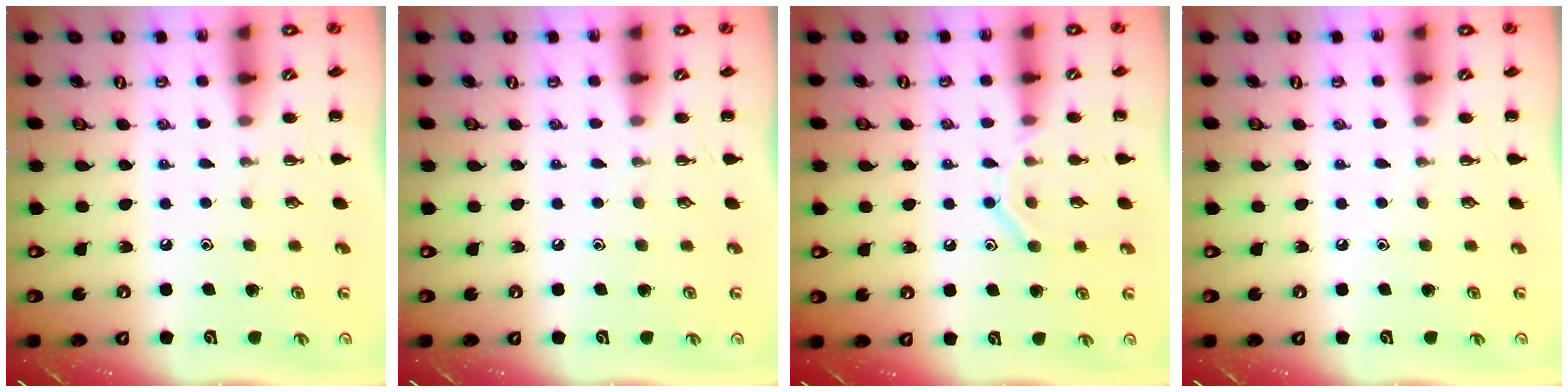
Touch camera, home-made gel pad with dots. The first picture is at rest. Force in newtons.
{"total": 0.0}
{"total": 9.3, "press": 9.2, "slide": 1.6}
{"total": 0.0}